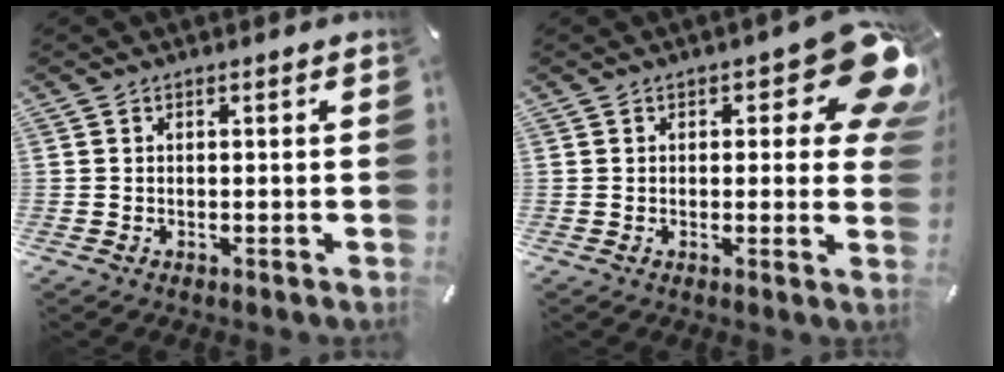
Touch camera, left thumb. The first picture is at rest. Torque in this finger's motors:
{"motor_torque": [0.40, 0.52, 0.34, -0.02, 0.01]}